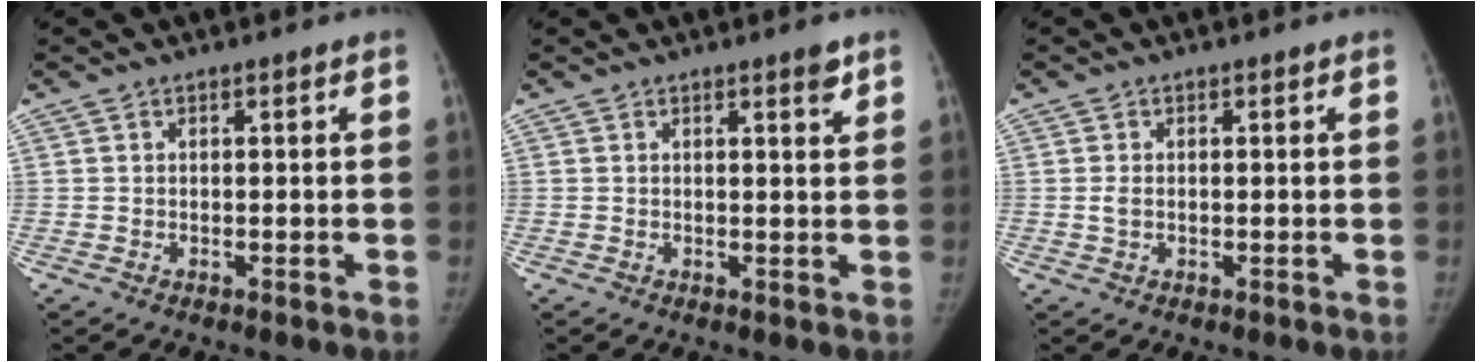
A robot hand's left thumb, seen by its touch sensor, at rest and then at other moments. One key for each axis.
{"total": 2.3, "fx": 1.6, "fy": 0.5, "fz": 1.6, "tx": -0.015, "ty": -0.010, "tz": 0.022}
{"total": 1.2, "fx": 0.1, "fy": 0.9, "fz": 0.8, "tx": -0.014, "ty": 0.001, "tz": 0.004}